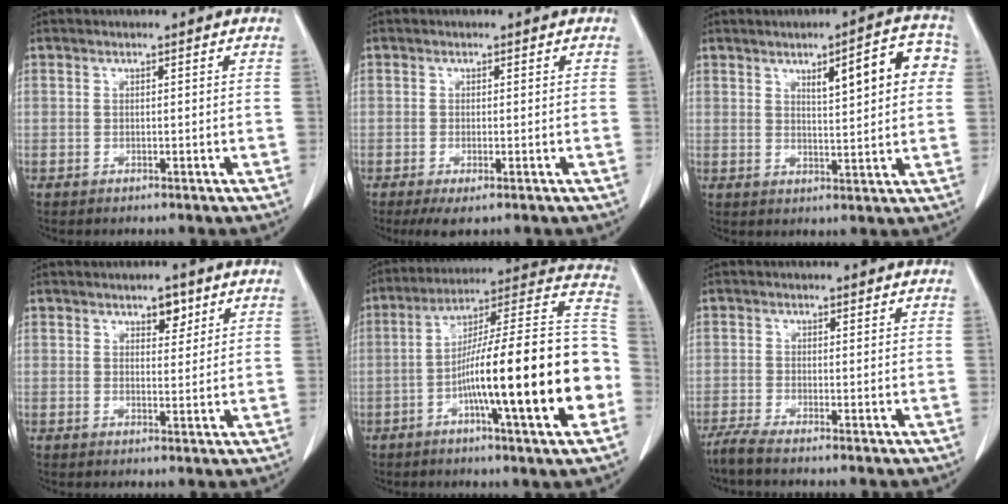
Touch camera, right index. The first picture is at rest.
{"total": 2.9, "force": [-1.5, 0.7, 2.4], "torque": [-0.042, -0.008, -0.020]}
{"total": 9.0, "force": [2.8, 1.9, 8.3], "torque": [-0.111, 0.020, 0.038]}
{"total": 2.9, "force": [1.7, 1.4, 1.8], "torque": [-0.023, 0.001, 0.027]}
{"total": 23.5, "force": [-5.8, 1.1, 22.8], "torque": [-0.294, 0.013, -0.095]}
{"total": 2.5, "force": [-2.1, -0.4, 1.3], "torque": [-0.035, -0.006, -0.047]}